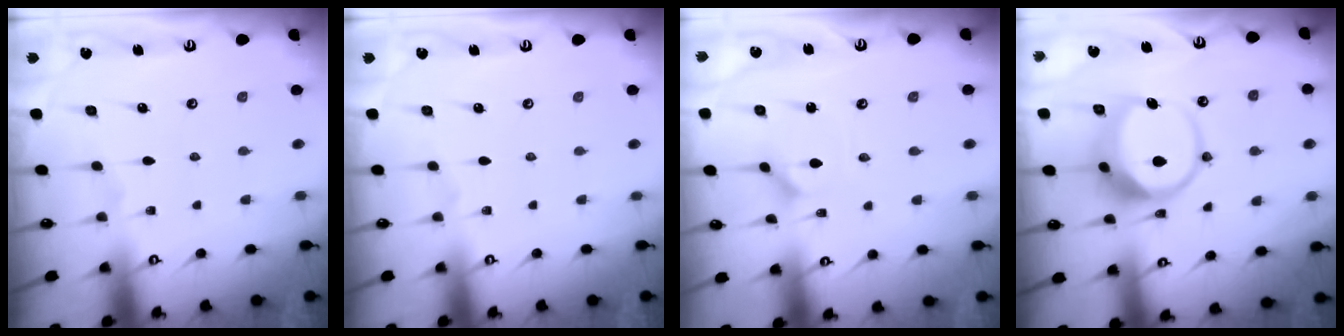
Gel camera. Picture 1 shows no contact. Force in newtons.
{"total": 0.0}
{"total": 2.6, "press": 2.6, "slide": 0.4}
{"total": 10.3, "press": 10.2, "slide": 1.4}